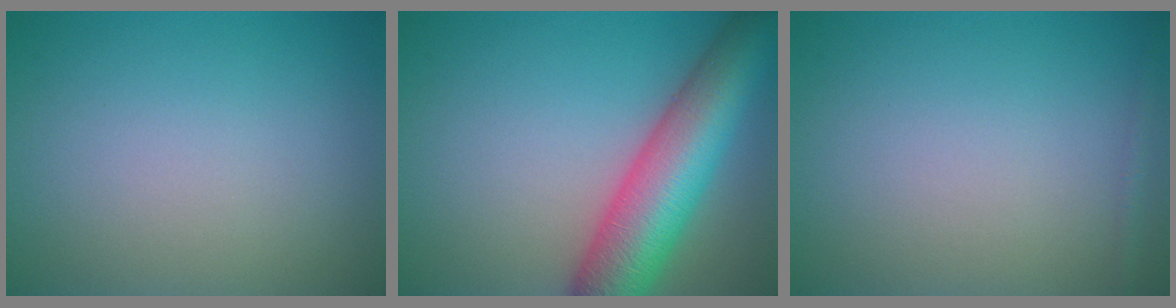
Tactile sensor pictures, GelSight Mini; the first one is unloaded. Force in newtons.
{"total": 10.1, "press": 10.1, "slide": 0.5}
{"total": 0.8, "press": 0.8, "slide": 0.0}